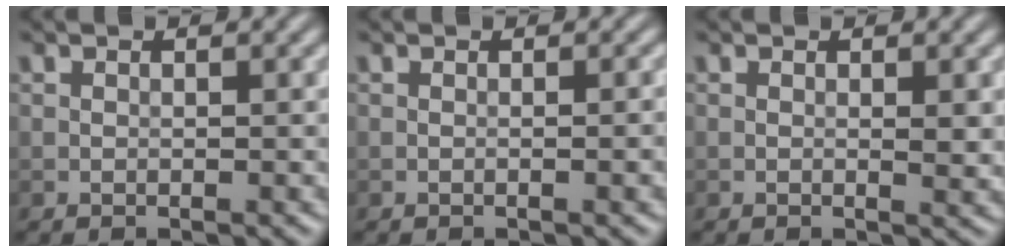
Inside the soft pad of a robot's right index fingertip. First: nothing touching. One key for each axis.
{"total": 1.4, "fx": -0.2, "fy": 0.3, "fz": 1.4, "tx": -0.014, "ty": 0.001, "tz": -0.006}
{"total": 1.3, "fx": 0.2, "fy": 0.2, "fz": 1.3, "tx": -0.018, "ty": -0.004, "tz": 0.002}